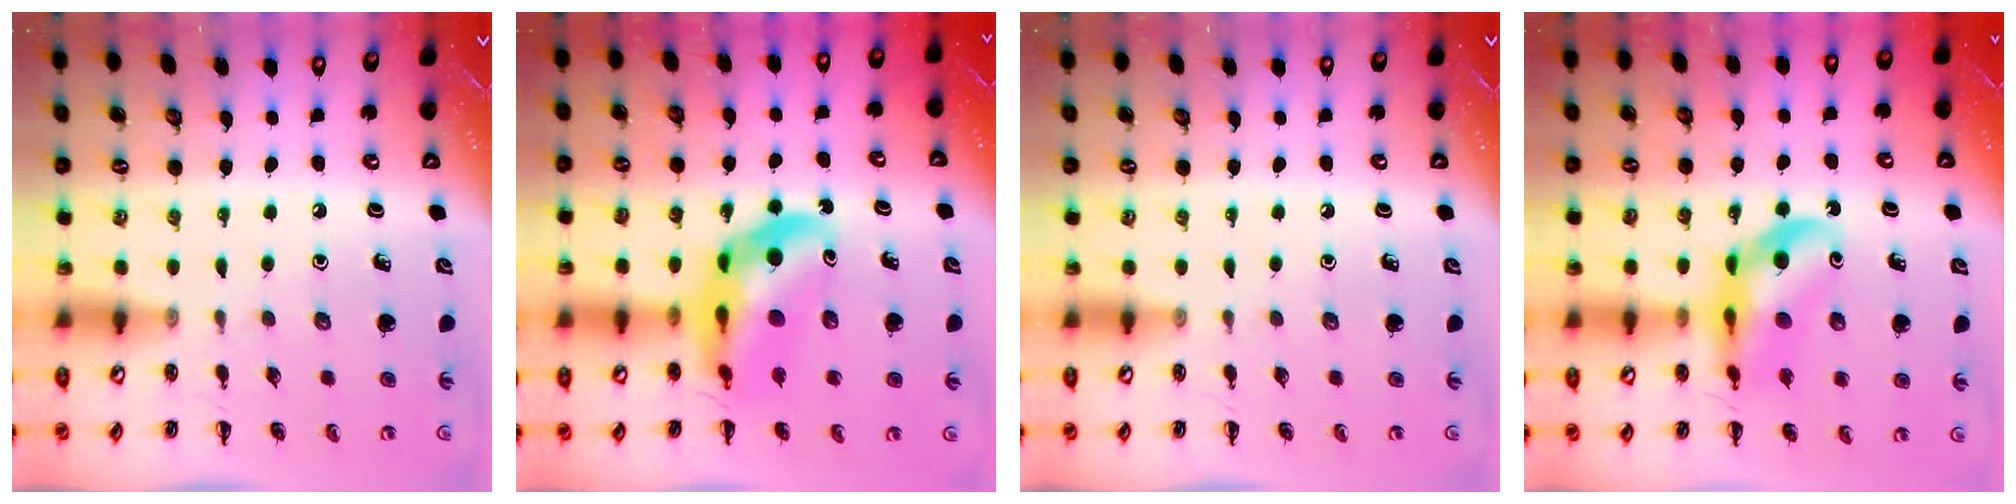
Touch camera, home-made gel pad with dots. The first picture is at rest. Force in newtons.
{"total": 13.9, "press": 13.4, "slide": 3.9}
{"total": 0.0}
{"total": 12.1, "press": 11.6, "slide": 3.4}